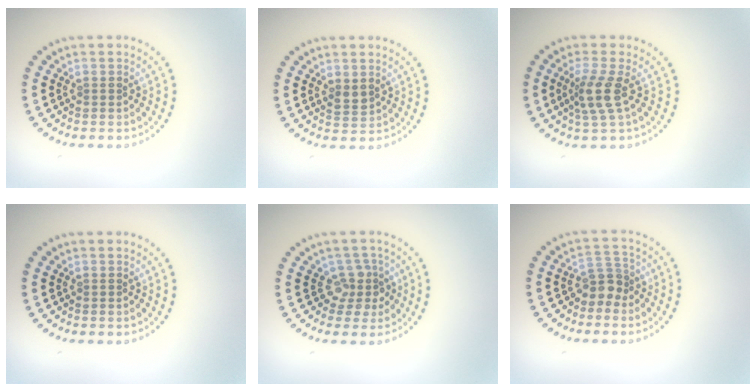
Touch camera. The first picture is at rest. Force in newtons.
{"total": 1.2, "press": 1.1, "slide": 0.4}
{"total": 2.9, "press": 2.4, "slide": 1.7}
{"total": 0.0}
{"total": 2.5, "press": 1.8, "slide": 1.7}
{"total": 2.3, "press": 1.8, "slide": 1.5}